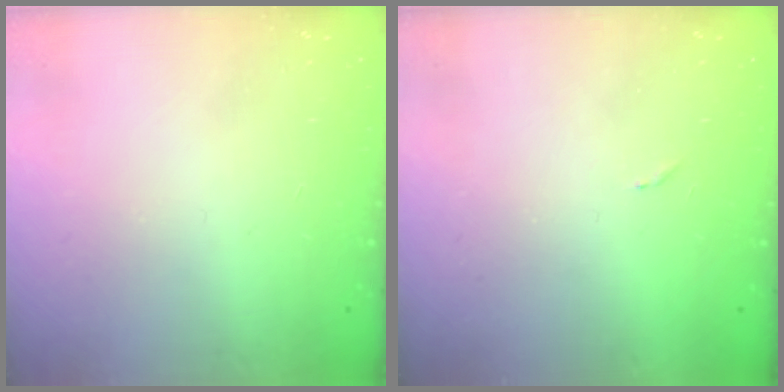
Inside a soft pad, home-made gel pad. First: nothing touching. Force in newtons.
{"total": 5.0, "press": 5.0, "slide": 0.3}